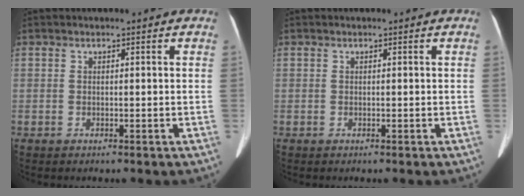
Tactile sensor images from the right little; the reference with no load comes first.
{"total": 0.0}